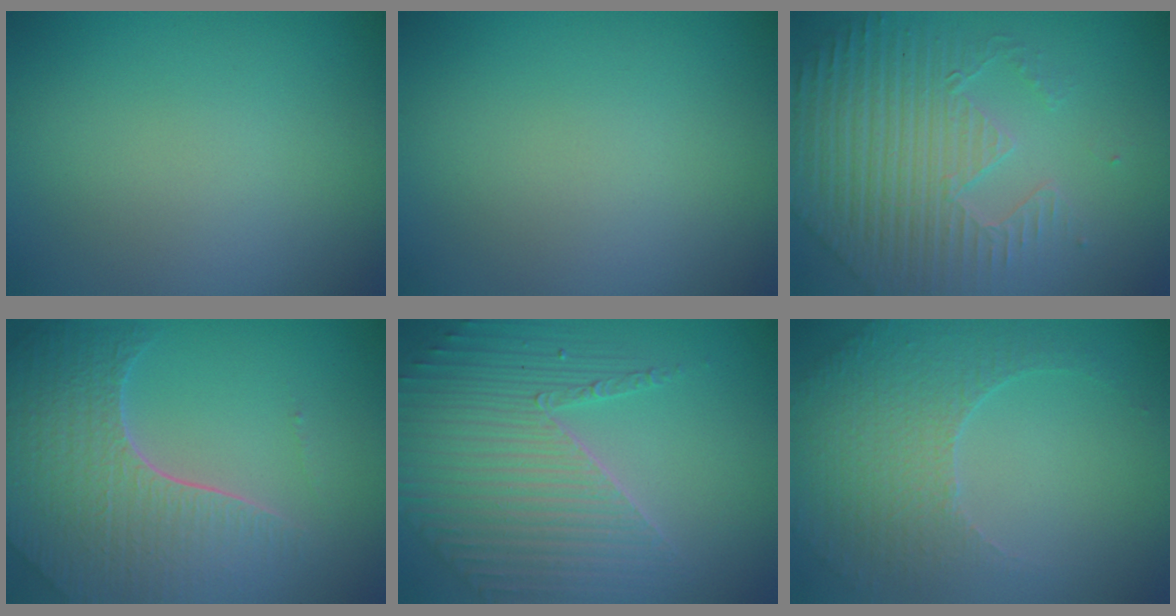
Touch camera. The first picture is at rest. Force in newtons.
{"total": 0.0}
{"total": 5.9, "press": 5.0, "slide": 3.2}
{"total": 7.3, "press": 5.3, "slide": 5.0}
{"total": 4.5, "press": 4.3, "slide": 1.3}
{"total": 4.0, "press": 3.4, "slide": 2.2}